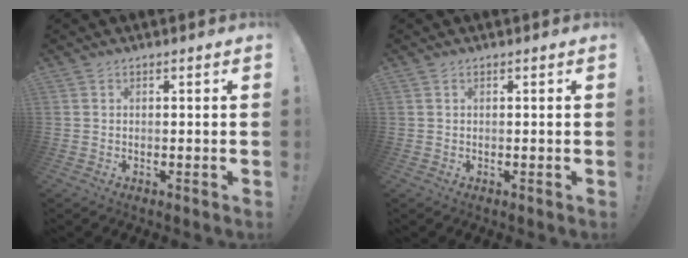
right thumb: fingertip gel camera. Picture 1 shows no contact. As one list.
[{"total": 0.0}]